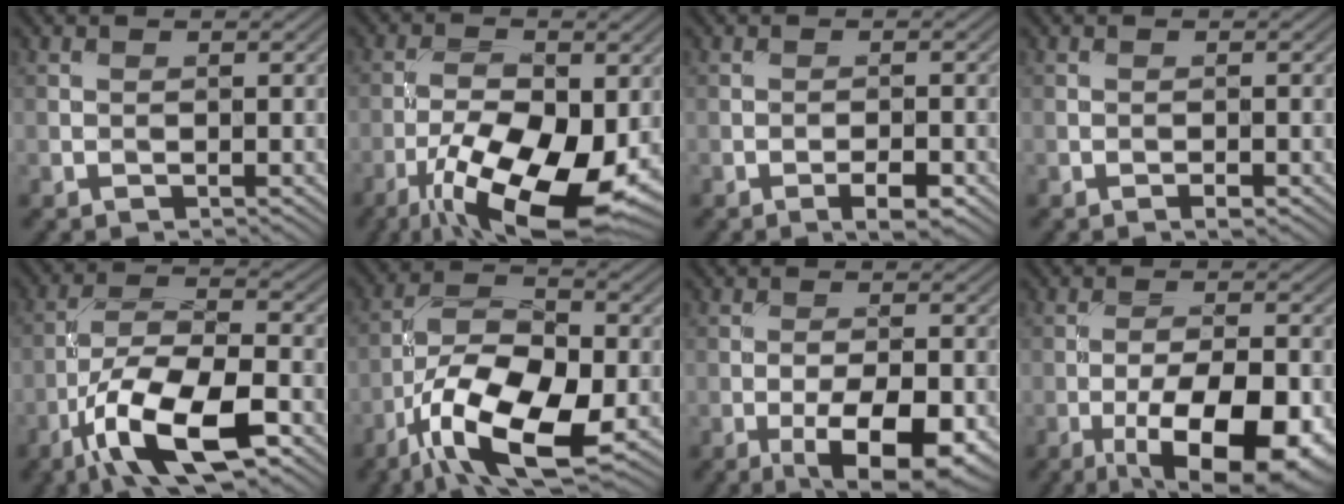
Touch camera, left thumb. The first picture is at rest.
{"total": 14.3, "force": [-6.1, 5.8, 11.5], "torque": [-0.200, -0.020, -0.105]}
{"total": 2.6, "force": [-1.4, 0.7, 2.0], "torque": [-0.036, 0.001, -0.025]}
{"total": 0.8, "force": [-0.5, 0.2, 0.6], "torque": [-0.010, 0.000, -0.009]}
{"total": 12.2, "force": [-6.2, 3.9, 9.7], "torque": [-0.184, -0.002, -0.123]}
{"total": 14.0, "force": [-6.7, 6.0, 10.8], "torque": [-0.209, -0.014, -0.134]}
{"total": 8.9, "force": [-3.7, 3.2, 7.4], "torque": [-0.121, -0.009, -0.053]}
{"total": 13.4, "force": [-6.0, 4.9, 10.9], "torque": [-0.169, -0.009, -0.088]}